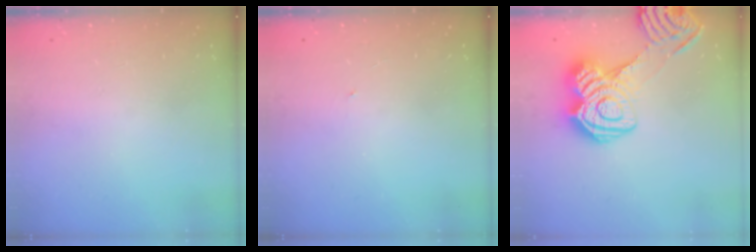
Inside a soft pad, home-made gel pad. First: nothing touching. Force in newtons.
{"total": 0.6, "press": 0.6, "slide": 0.1}
{"total": 16.9, "press": 16.8, "slide": 1.2}